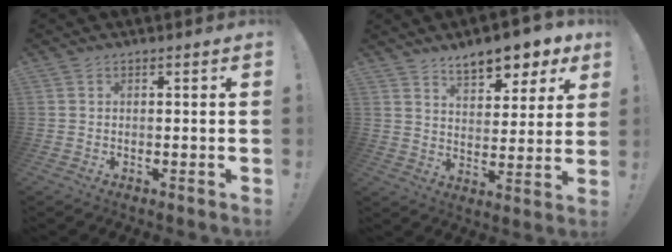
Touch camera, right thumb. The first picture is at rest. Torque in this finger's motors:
{"motor_torque": [0.04, 0.22, 0.54, 0.44, 0.06]}